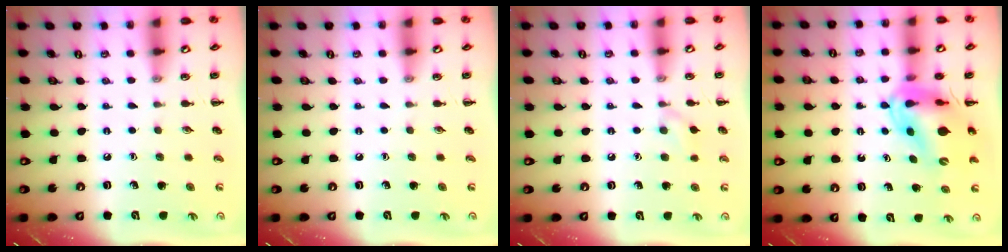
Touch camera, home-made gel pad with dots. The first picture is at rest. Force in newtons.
{"total": 0.0}
{"total": 5.2, "press": 4.8, "slide": 1.8}
{"total": 13.3, "press": 12.7, "slide": 4.0}